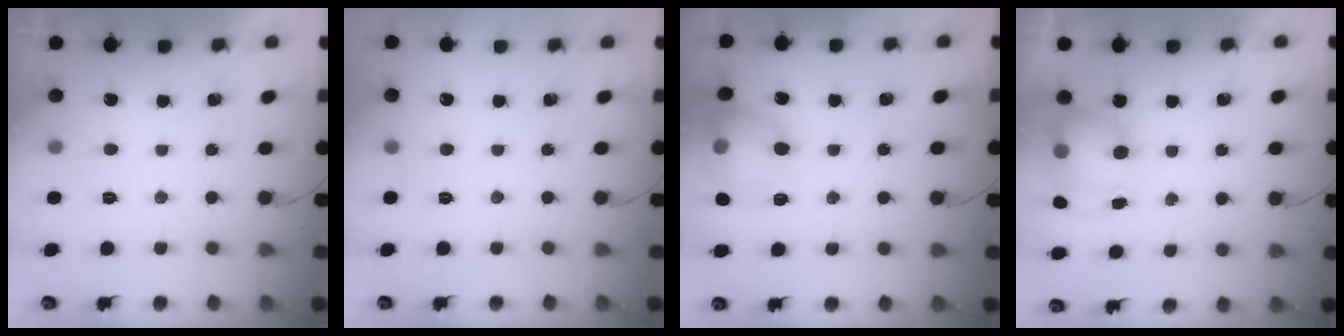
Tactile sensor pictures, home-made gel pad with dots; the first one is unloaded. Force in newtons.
{"total": 0.0}
{"total": 14.3, "press": 14.2, "slide": 1.5}
{"total": 8.6, "press": 7.8, "slide": 3.7}